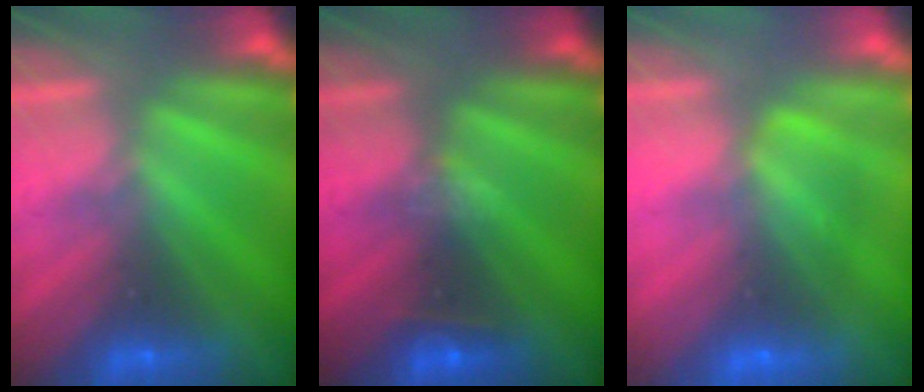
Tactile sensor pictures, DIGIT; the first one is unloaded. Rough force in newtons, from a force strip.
{"total": 2.7}
{"total": 2.7}